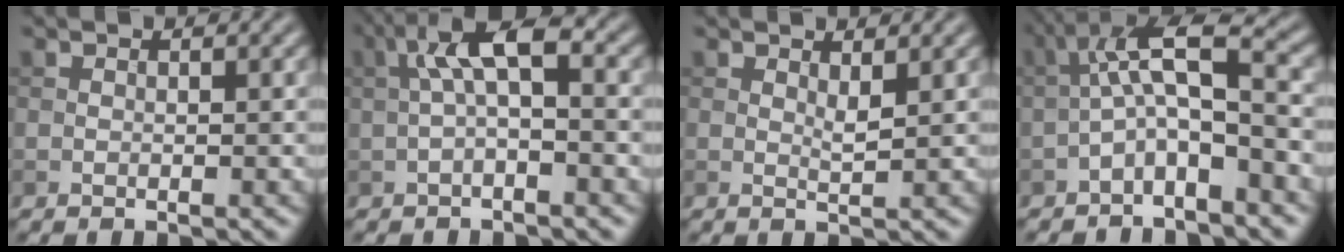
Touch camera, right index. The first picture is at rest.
{"total": 5.2, "force": [0.5, 1.5, 4.9], "torque": [-0.096, 0.022, 0.000]}
{"total": 1.1, "force": [0.7, 0.1, 0.9], "torque": [-0.018, -0.003, 0.012]}
{"total": 6.0, "force": [-1.5, 1.7, 5.6], "torque": [-0.100, 0.025, -0.038]}